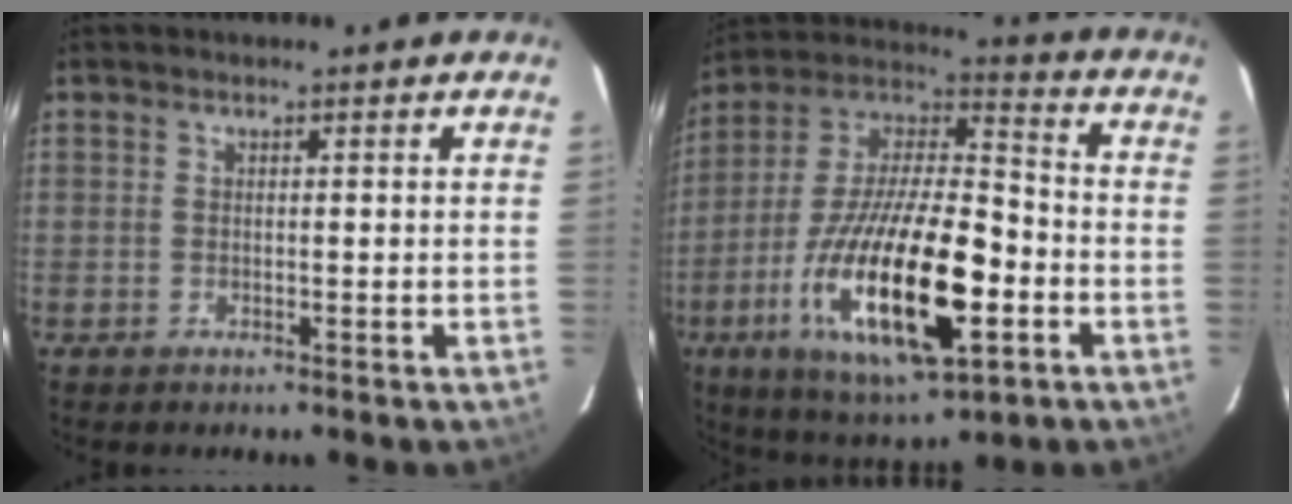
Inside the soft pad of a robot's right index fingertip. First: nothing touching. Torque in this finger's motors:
{"motor_torque": [1.35, -0.79, 1.06, 0.21]}